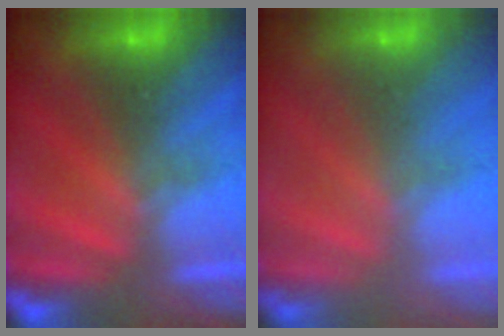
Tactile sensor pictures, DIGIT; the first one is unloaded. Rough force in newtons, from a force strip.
{"total": 2.7}